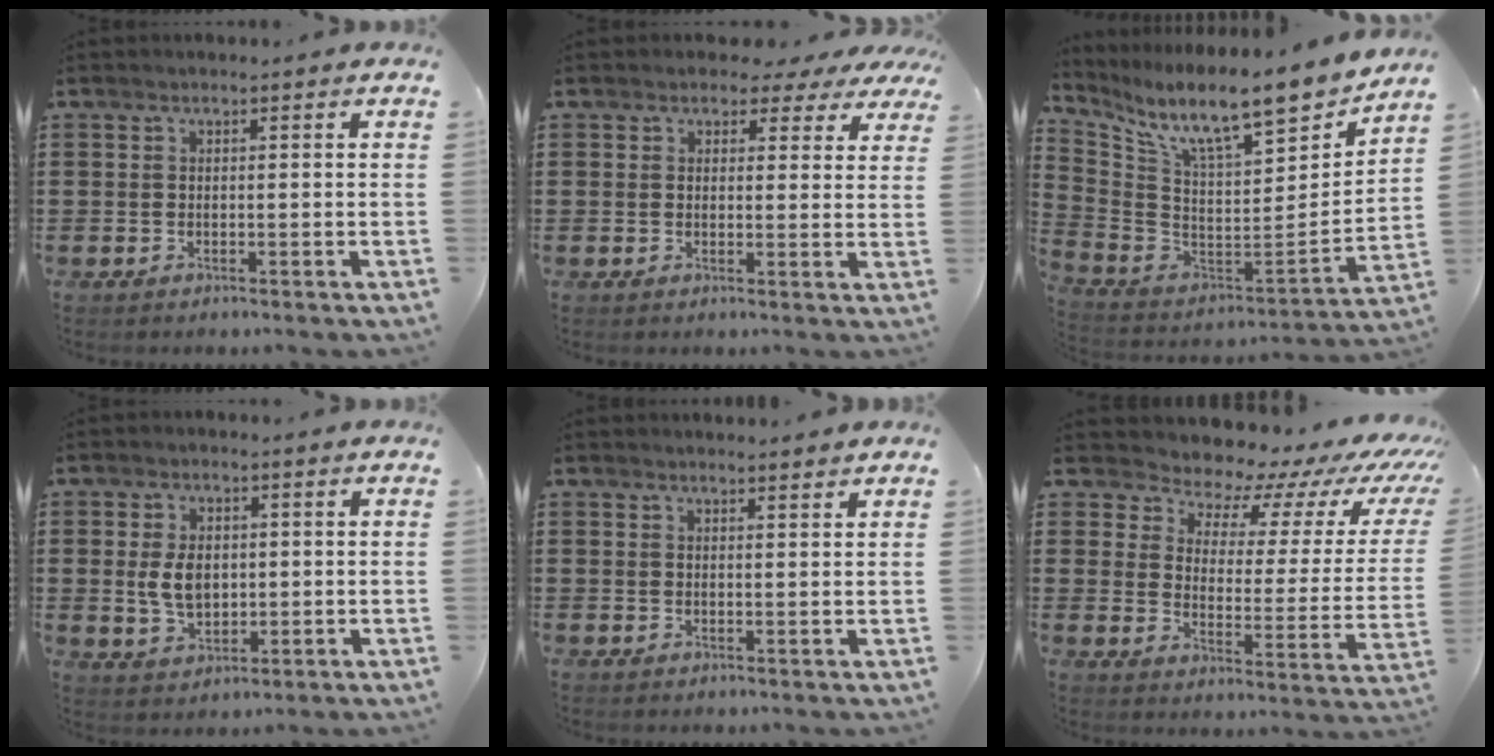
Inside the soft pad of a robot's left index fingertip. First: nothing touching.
{"total": 2.6, "force": [2.0, 1.6, 0.8], "torque": [-0.009, 0.000, 0.031]}
{"total": 11.5, "force": [8.7, 2.1, 7.2], "torque": [-0.146, -0.073, 0.141]}
{"total": 5.5, "force": [0.3, 3.6, 4.2], "torque": [-0.093, 0.003, -0.001]}
{"total": 1.8, "force": [1.8, 0.0, 0.4], "torque": [-0.012, 0.001, 0.035]}
{"total": 6.8, "force": [6.1, 2.5, 1.5], "torque": [-0.044, -0.056, 0.098]}